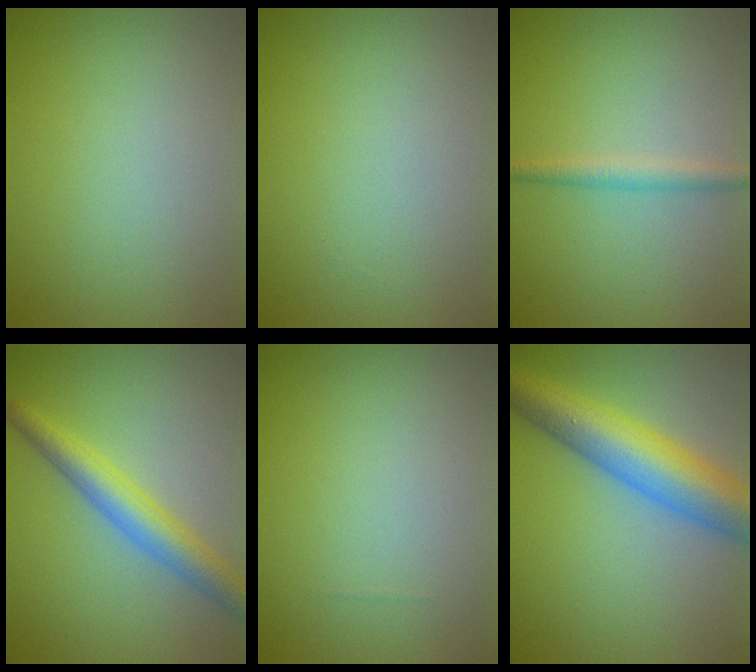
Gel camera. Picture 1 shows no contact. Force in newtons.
{"total": 0.0}
{"total": 1.8, "press": 1.8, "slide": 0.0}
{"total": 4.1, "press": 4.1, "slide": 0.1}
{"total": 0.0}
{"total": 8.6, "press": 8.6, "slide": 0.4}